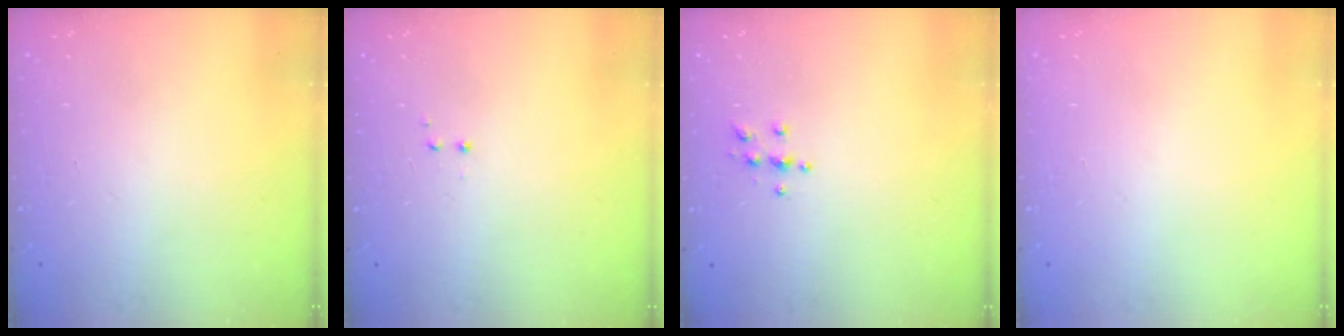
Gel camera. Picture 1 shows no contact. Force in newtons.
{"total": 1.2, "press": 1.0, "slide": 0.6}
{"total": 4.6, "press": 4.6, "slide": 0.5}
{"total": 0.0}